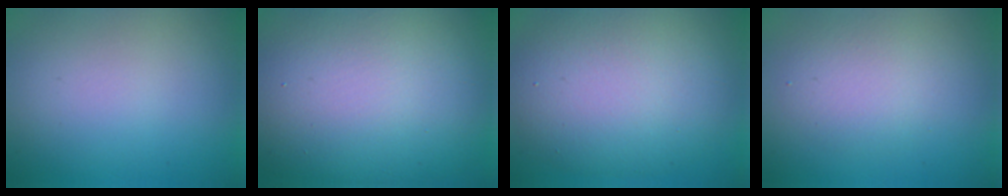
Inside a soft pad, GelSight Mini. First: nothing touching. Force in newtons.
{"total": 16.7, "press": 16.7, "slide": 0.9}
{"total": 8.8, "press": 8.8, "slide": 0.3}
{"total": 3.0, "press": 3.0, "slide": 0.2}